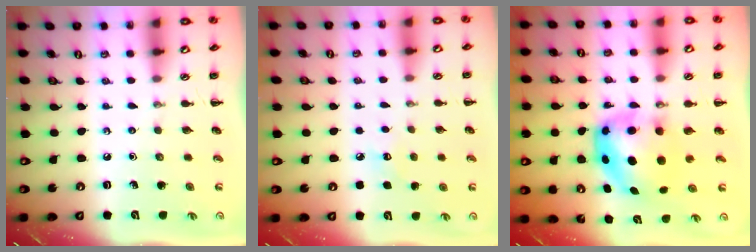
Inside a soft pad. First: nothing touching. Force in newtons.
{"total": 5.7, "press": 5.5, "slide": 1.6}
{"total": 6.8, "press": 6.7, "slide": 1.3}